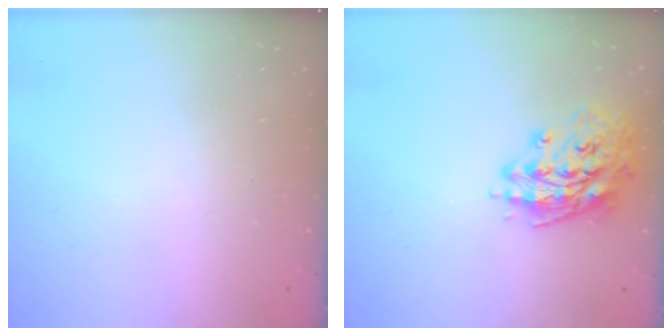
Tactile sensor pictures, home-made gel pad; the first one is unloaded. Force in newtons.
{"total": 14.8, "press": 14.6, "slide": 2.5}